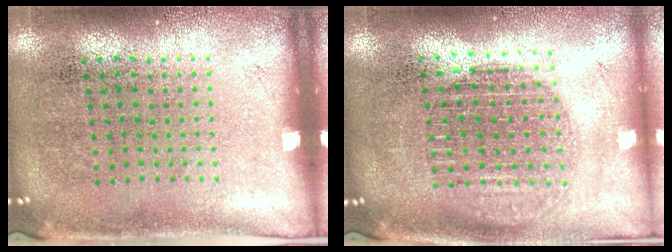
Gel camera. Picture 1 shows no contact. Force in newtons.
{"total": 1.7, "press": 1.5, "slide": 0.9}